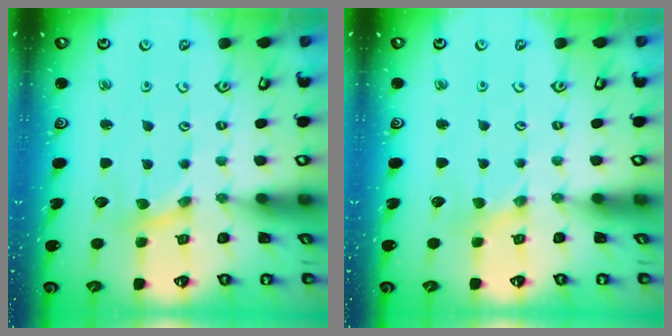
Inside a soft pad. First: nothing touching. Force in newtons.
{"total": 0.0}